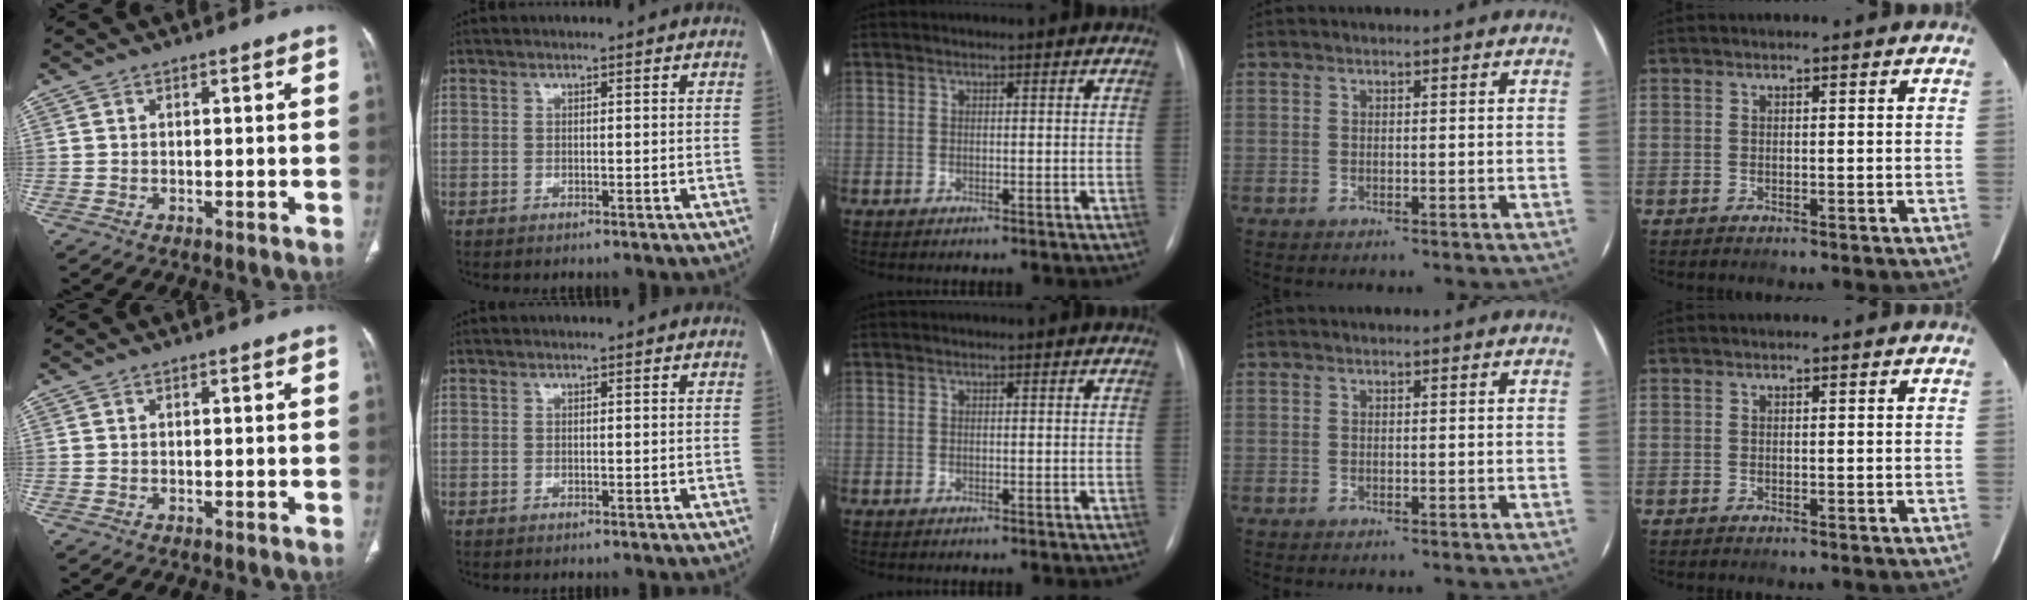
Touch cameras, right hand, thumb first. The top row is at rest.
{}